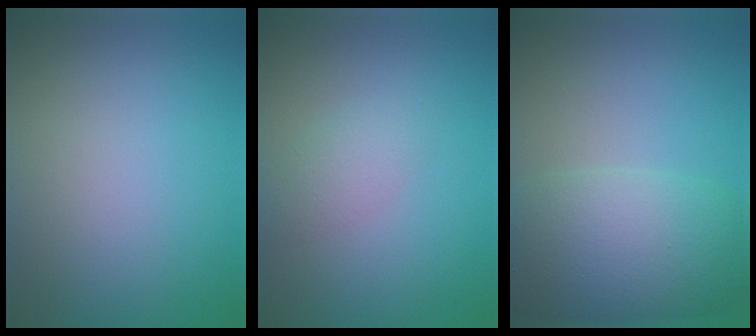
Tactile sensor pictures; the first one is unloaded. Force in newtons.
{"total": 1.8, "press": 1.8, "slide": 0.0}
{"total": 8.4, "press": 8.4, "slide": 0.4}